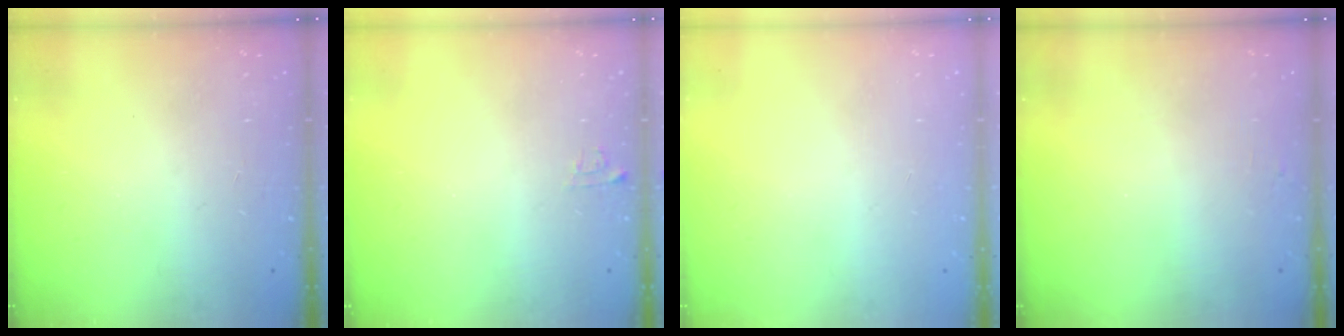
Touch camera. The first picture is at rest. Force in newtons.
{"total": 4.2, "press": 4.2, "slide": 0.4}
{"total": 0.0}
{"total": 2.5, "press": 2.5, "slide": 0.2}